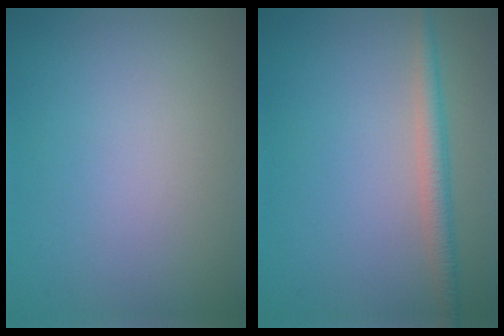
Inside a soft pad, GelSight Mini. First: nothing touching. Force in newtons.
{"total": 2.4, "press": 2.4, "slide": 0.1}